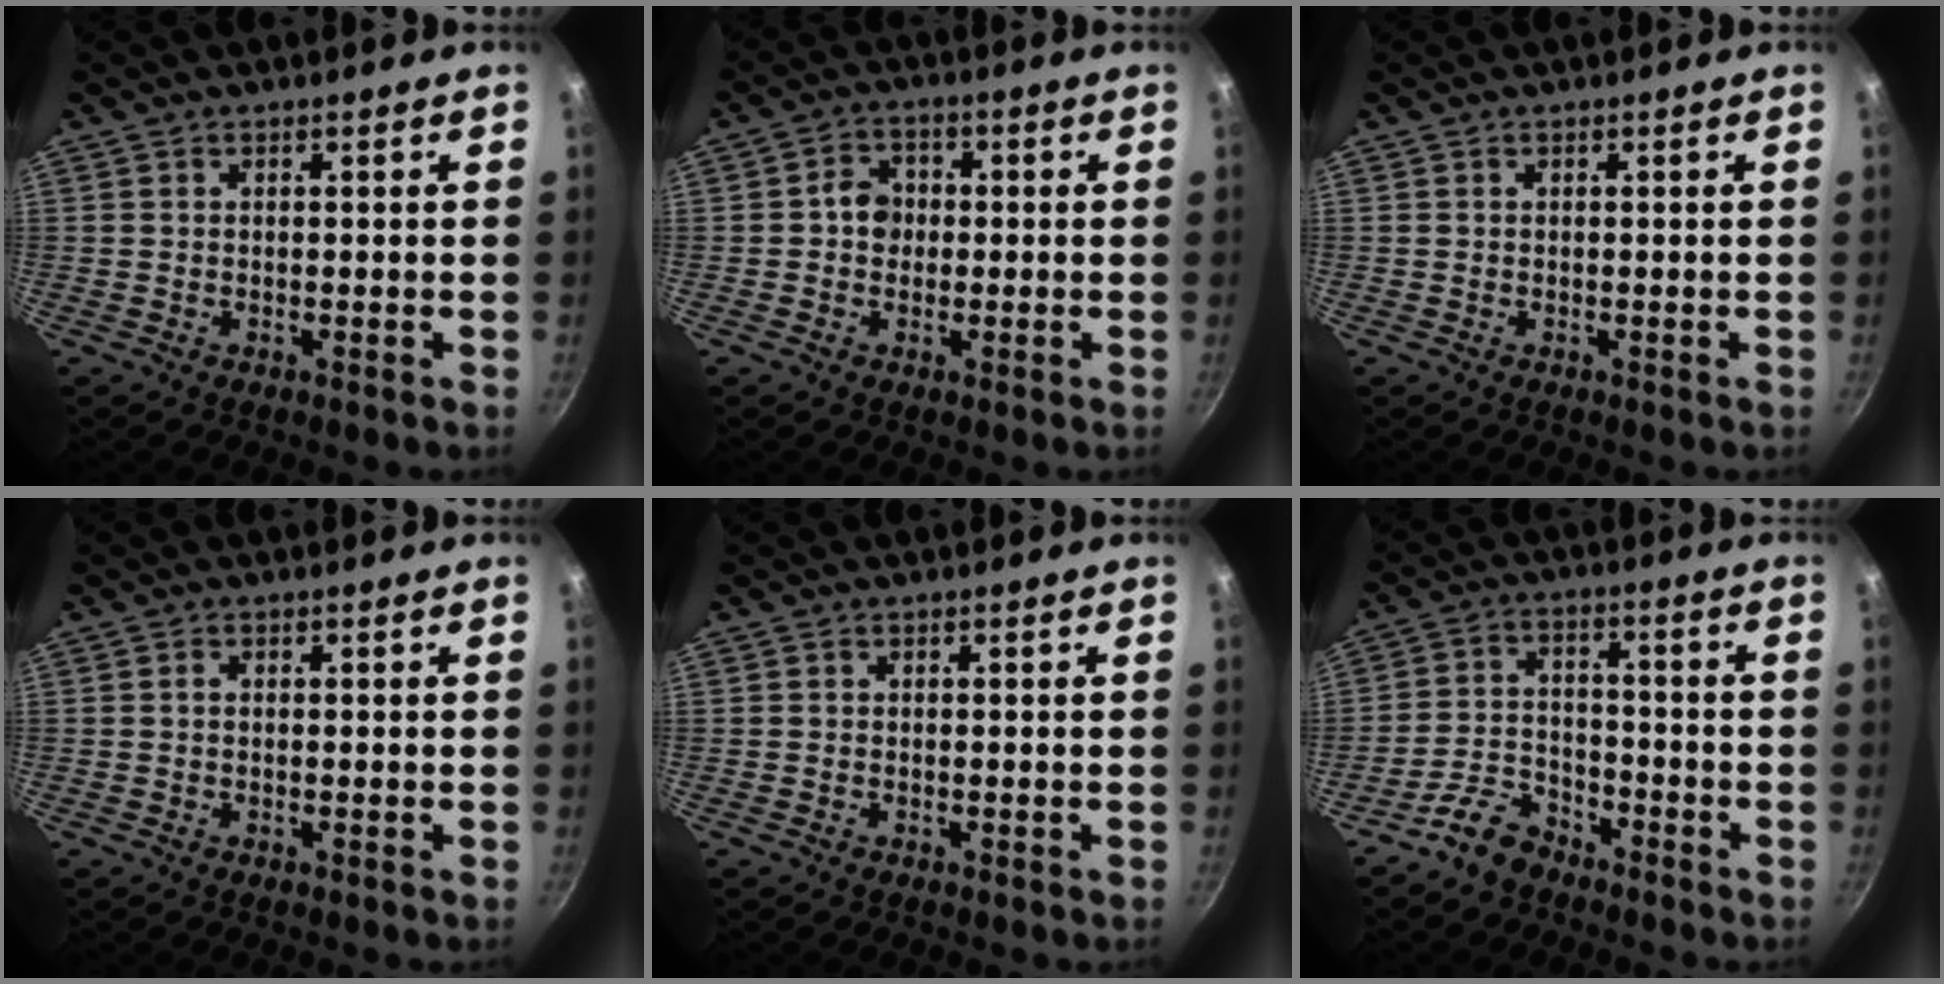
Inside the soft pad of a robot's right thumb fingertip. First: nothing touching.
{"total": 4.5, "force": [-0.2, 3.9, 2.2], "torque": [-0.007, 0.011, -0.010]}
{"total": 0.0}
{"total": 0.5, "force": [-0.1, 0.4, 0.3], "torque": [-0.006, 0.003, -0.002]}
{"total": 0.0}
{"total": 6.6, "force": [-5.2, 3.4, 2.2], "torque": [-0.030, 0.054, -0.104]}